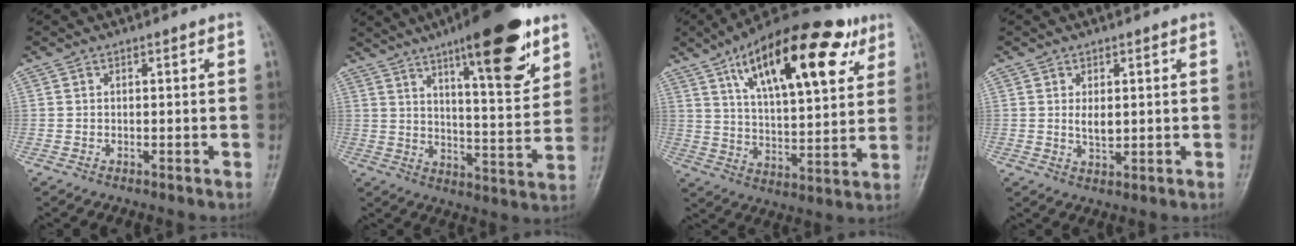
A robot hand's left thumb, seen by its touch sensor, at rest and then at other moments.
{"total": 19.2, "force": [11.3, 4.9, 14.8], "torque": [-0.186, -0.056, 0.170]}
{"total": 24.9, "force": [12.0, 9.9, 19.5], "torque": [-0.274, -0.021, 0.191]}
{"total": 3.2, "force": [0.6, 1.9, 2.5], "torque": [-0.033, -0.009, 0.012]}